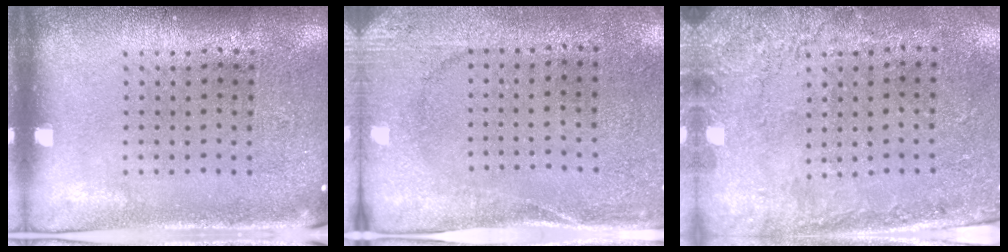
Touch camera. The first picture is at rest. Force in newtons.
{"total": 2.7, "press": 2.3, "slide": 1.3}
{"total": 2.7, "press": 2.0, "slide": 1.8}